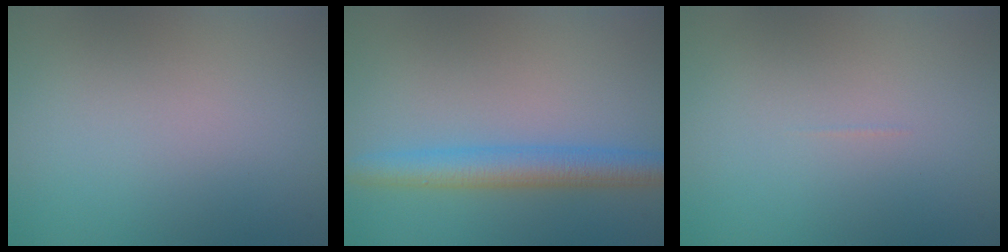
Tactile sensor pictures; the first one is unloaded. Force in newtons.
{"total": 4.0, "press": 4.0, "slide": 0.2}
{"total": 0.0}